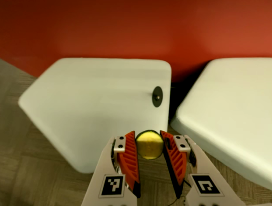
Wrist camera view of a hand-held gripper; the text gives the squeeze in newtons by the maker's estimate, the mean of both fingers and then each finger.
{"total": 11.1, "left": 11.0, "right": 11.2}